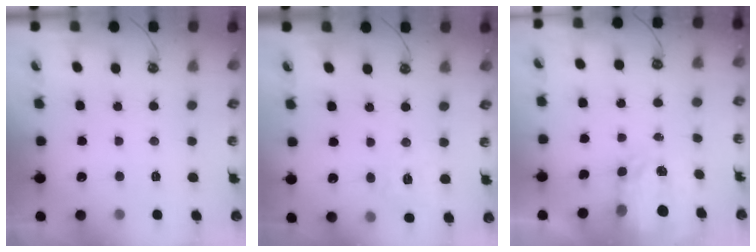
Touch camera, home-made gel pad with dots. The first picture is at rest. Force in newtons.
{"total": 8.3, "press": 8.3, "slide": 1.1}
{"total": 3.8, "press": 3.7, "slide": 0.5}